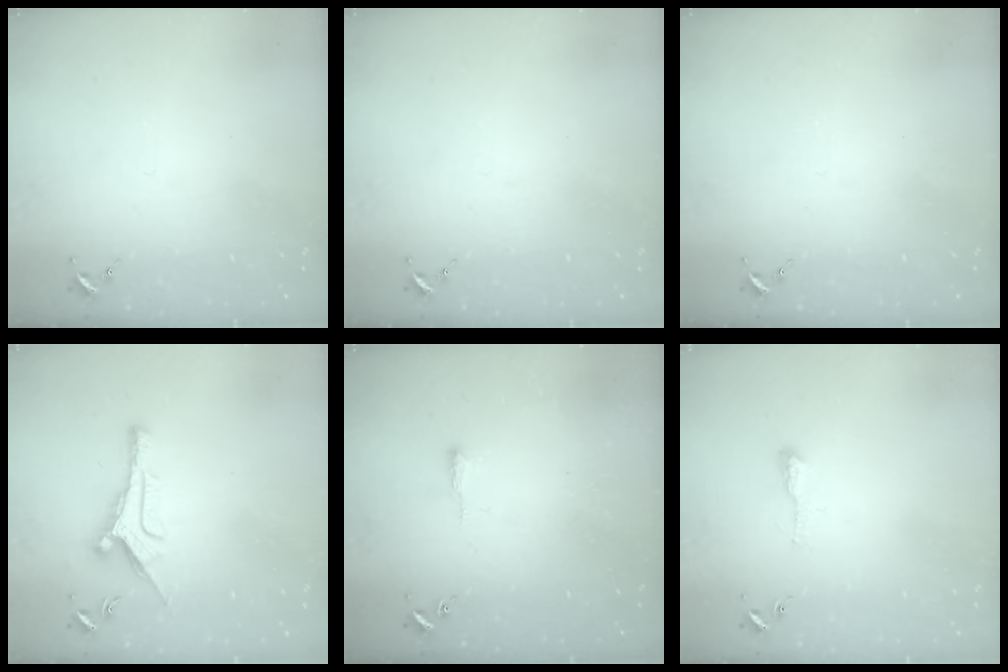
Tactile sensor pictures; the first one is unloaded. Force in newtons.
{"total": 0.0}
{"total": 0.0}
{"total": 10.2, "press": 10.2, "slide": 0.9}
{"total": 2.4, "press": 2.4, "slide": 0.4}
{"total": 4.5, "press": 4.4, "slide": 0.7}